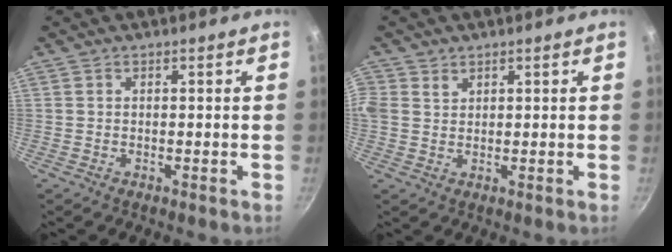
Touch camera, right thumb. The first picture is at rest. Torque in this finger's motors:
{"motor_torque": [-0.73, 1.00, 0.47, 0.52, 0.12]}